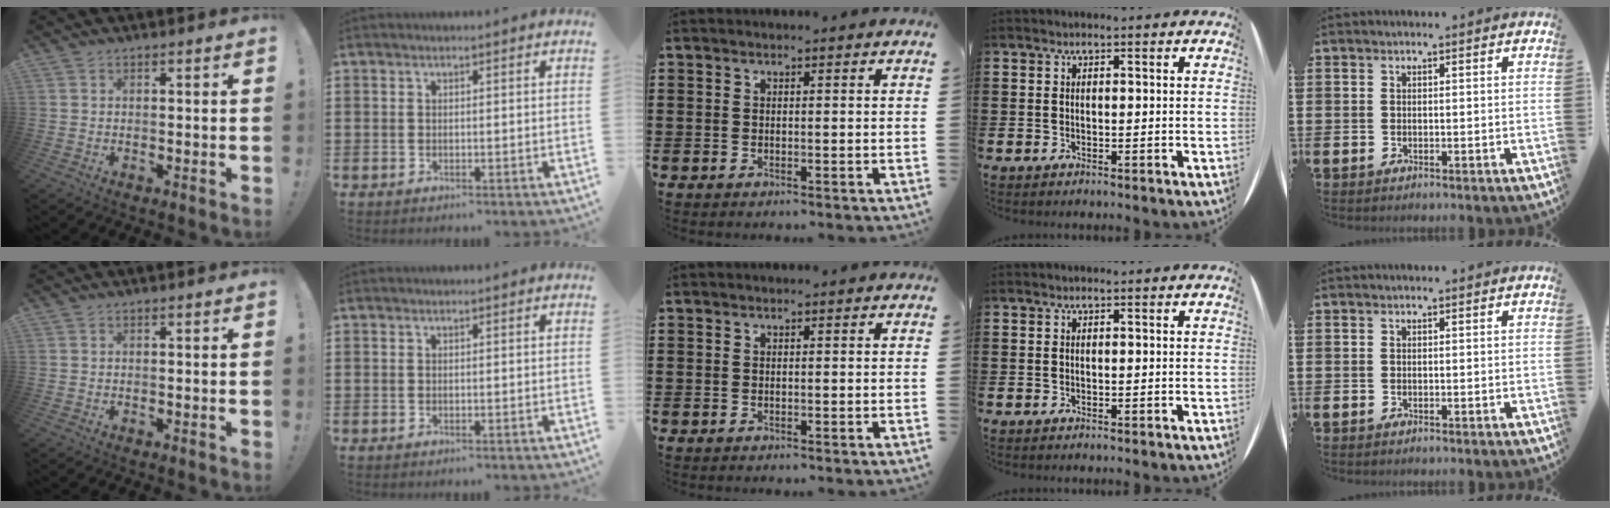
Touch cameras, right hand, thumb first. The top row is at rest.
{}